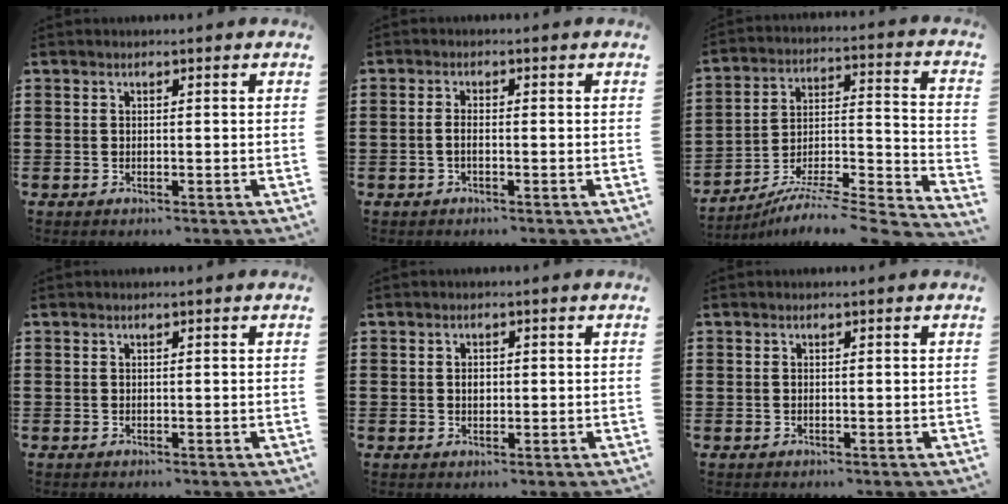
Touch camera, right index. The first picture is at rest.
{"total": 1.5, "force": [-0.7, 0.2, 1.3], "torque": [-0.034, -0.006, -0.014]}
{"total": 6.2, "force": [-5.2, 0.3, 3.4], "torque": [-0.052, -0.011, -0.105]}
{"total": 0.0}
{"total": 1.5, "force": [0.1, 1.0, 1.2], "torque": [-0.026, 0.005, 0.000]}
{"total": 0.0}